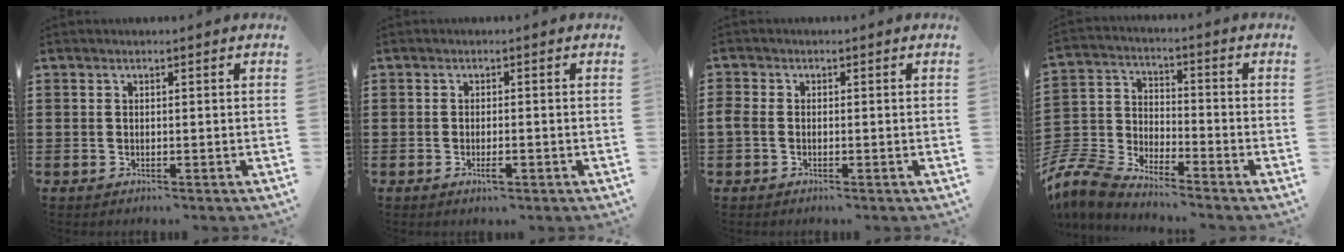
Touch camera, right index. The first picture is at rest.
{"total": 1.7, "force": [-0.7, 0.5, 1.5], "torque": [-0.026, 0.000, -0.013]}
{"total": 1.3, "force": [-0.5, 0.9, 0.8], "torque": [-0.025, -0.001, -0.012]}
{"total": 7.8, "force": [-7.5, 1.3, 1.8], "torque": [-0.080, -0.005, -0.163]}